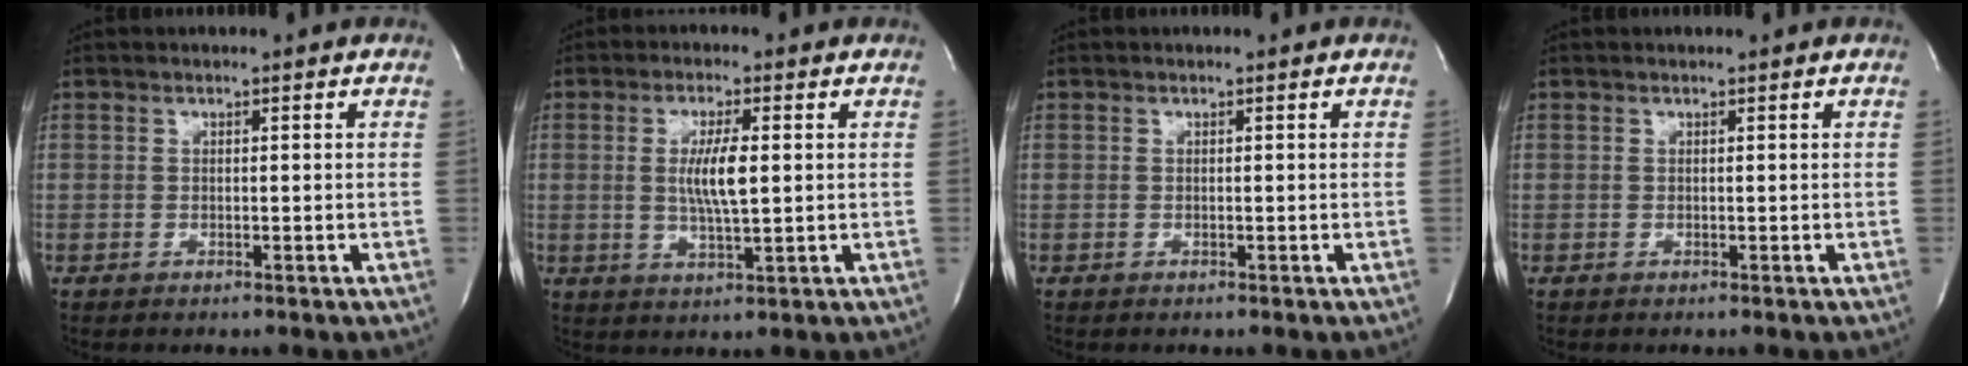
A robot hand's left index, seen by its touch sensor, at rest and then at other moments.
{"total": 5.8, "force": [0.4, 0.8, 5.7], "torque": [-0.112, -0.008, 0.008]}
{"total": 0.0}
{"total": 0.0}